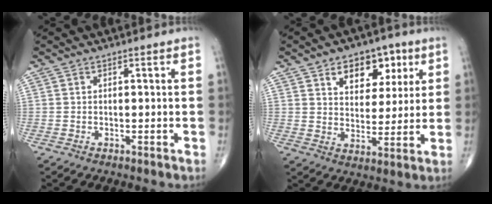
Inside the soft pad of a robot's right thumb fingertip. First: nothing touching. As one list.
[{"total": 11.1, "force": [5.3, 7.2, 6.6], "torque": [-0.056, -0.020, 0.080]}]